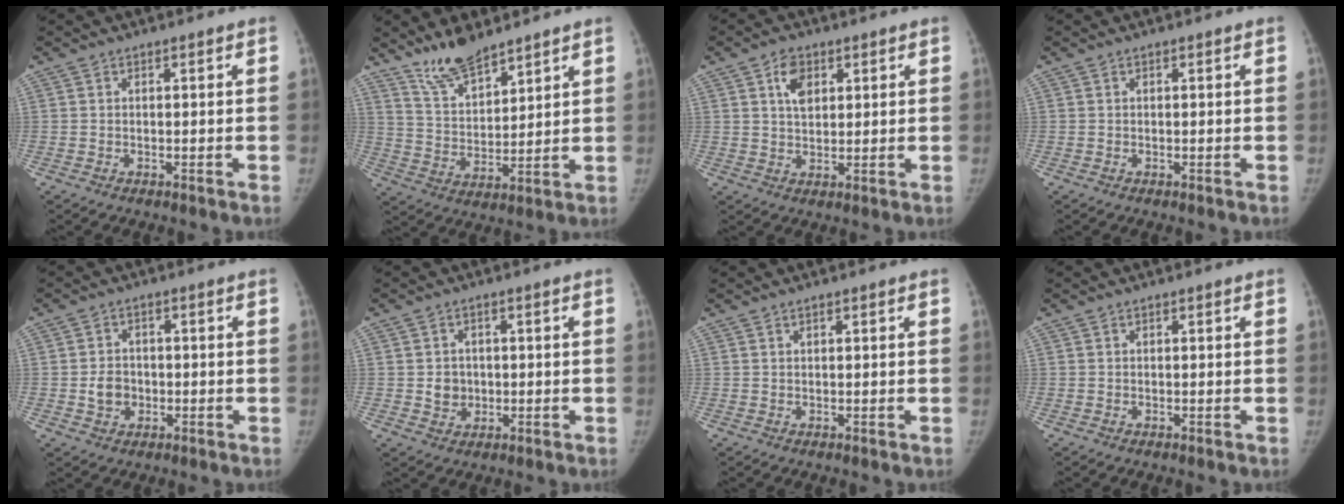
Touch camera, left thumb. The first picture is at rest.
{"total": 9.5, "force": [7.9, 3.0, 4.2], "torque": [-0.059, -0.053, 0.159]}
{"total": 5.4, "force": [2.3, 3.5, 3.3], "torque": [-0.040, -0.008, 0.039]}
{"total": 0.0}
{"total": 4.6, "force": [-0.8, 3.8, 2.3], "torque": [-0.025, 0.009, -0.014]}
{"total": 4.0, "force": [-0.1, 3.6, 1.7], "torque": [-0.010, 0.003, 0.003]}
{"total": 0.6, "force": [0.4, 0.2, 0.4], "torque": [-0.008, 0.001, 0.008]}
{"total": 0.0}